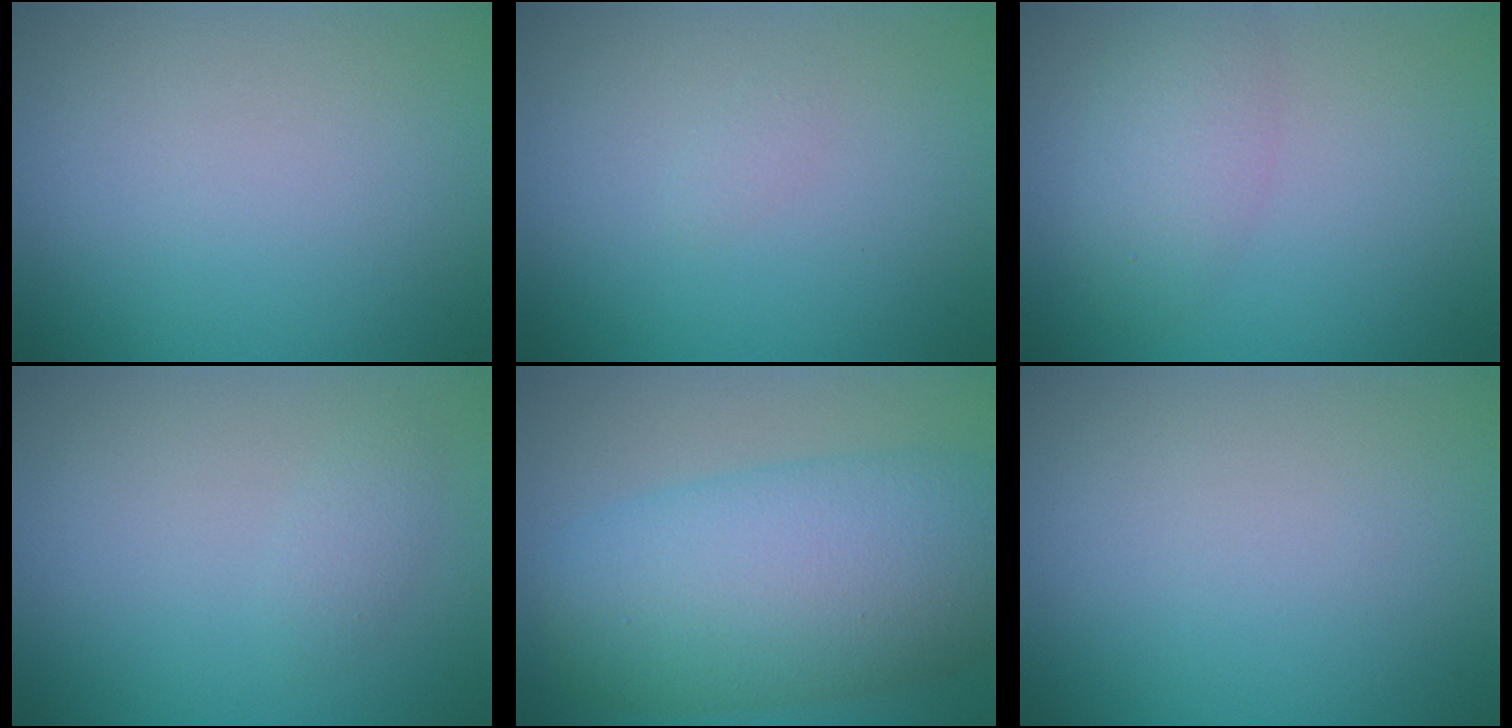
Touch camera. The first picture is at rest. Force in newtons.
{"total": 0.6, "press": 0.6, "slide": 0.1}
{"total": 2.9, "press": 2.9, "slide": 0.1}
{"total": 2.3, "press": 2.3, "slide": 0.2}
{"total": 11.3, "press": 11.2, "slide": 0.6}
{"total": 0.0}